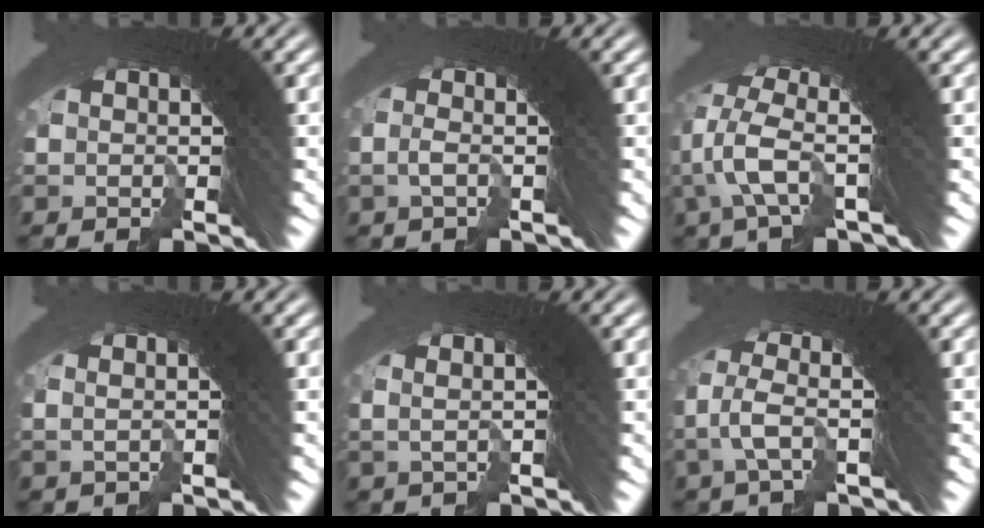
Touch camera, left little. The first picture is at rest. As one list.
[{"total": 1.8, "force": [-0.2, -0.5, 1.7], "torque": [-0.027, 0.008, -0.009]}, {"total": 5.2, "force": [0.9, 2.1, 4.7], "torque": [-0.104, -0.009, 0.012]}, {"total": 2.8, "force": [1.1, 0.0, 2.6], "torque": [-0.019, 0.024, 0.007]}, {"total": 4.1, "force": [1.7, 0.9, 3.6], "torque": [-0.036, 0.028, 0.013]}, {"total": 3.5, "force": [0.6, 0.9, 3.4], "torque": [-0.067, 0.001, 0.004]}]